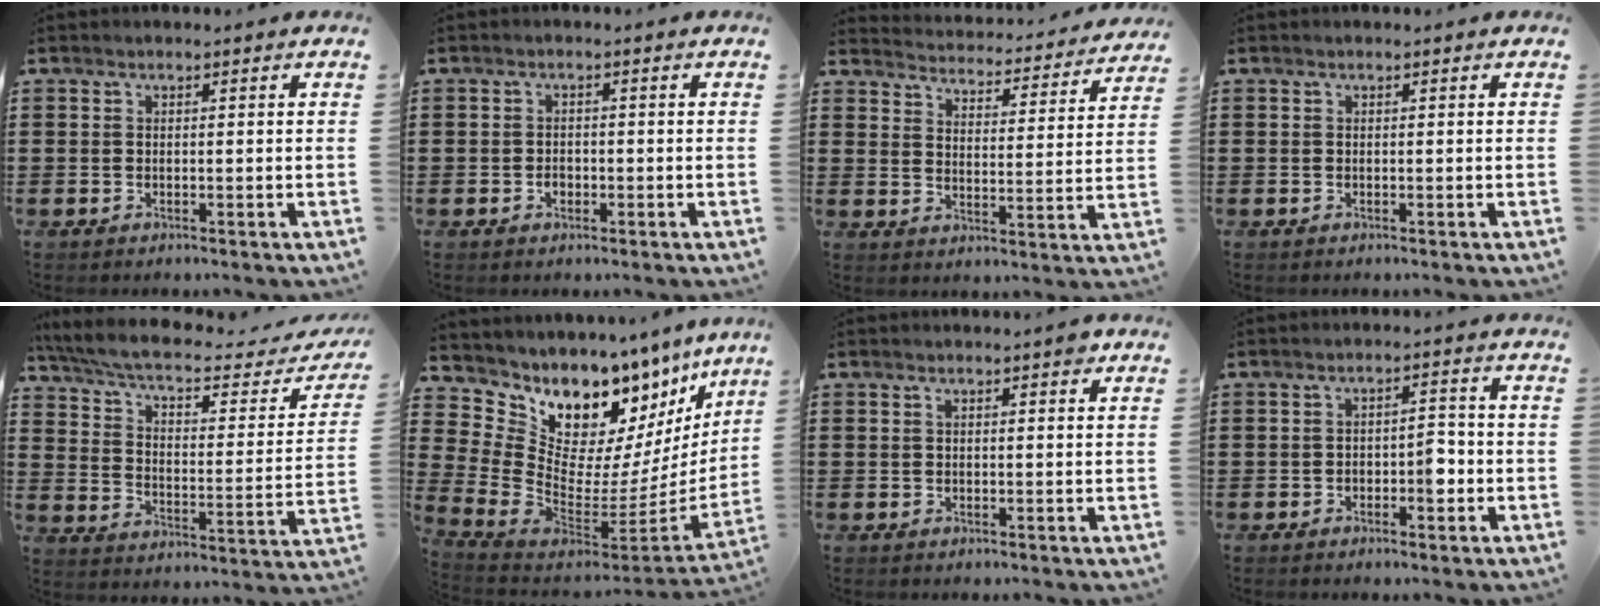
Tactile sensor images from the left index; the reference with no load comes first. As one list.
[{"total": 1.4, "force": [-0.6, 1.0, 0.7], "torque": [-0.018, 0.002, -0.014]}, {"total": 3.7, "force": [3.7, -0.2, -0.2], "torque": [-0.014, -0.040, 0.055]}, {"total": 0.0}, {"total": 6.8, "force": [5.4, 1.0, 4.0], "torque": [-0.102, -0.036, 0.090]}, {"total": 9.4, "force": [6.9, 5.6, 3.2], "torque": [-0.088, -0.098, 0.120]}, {"total": 1.3, "force": [0.8, 0.4, 1.0], "torque": [-0.022, 0.003, 0.014]}, {"total": 3.3, "force": [-1.1, 1.5, 2.7], "torque": [-0.042, 0.003, -0.025]}]